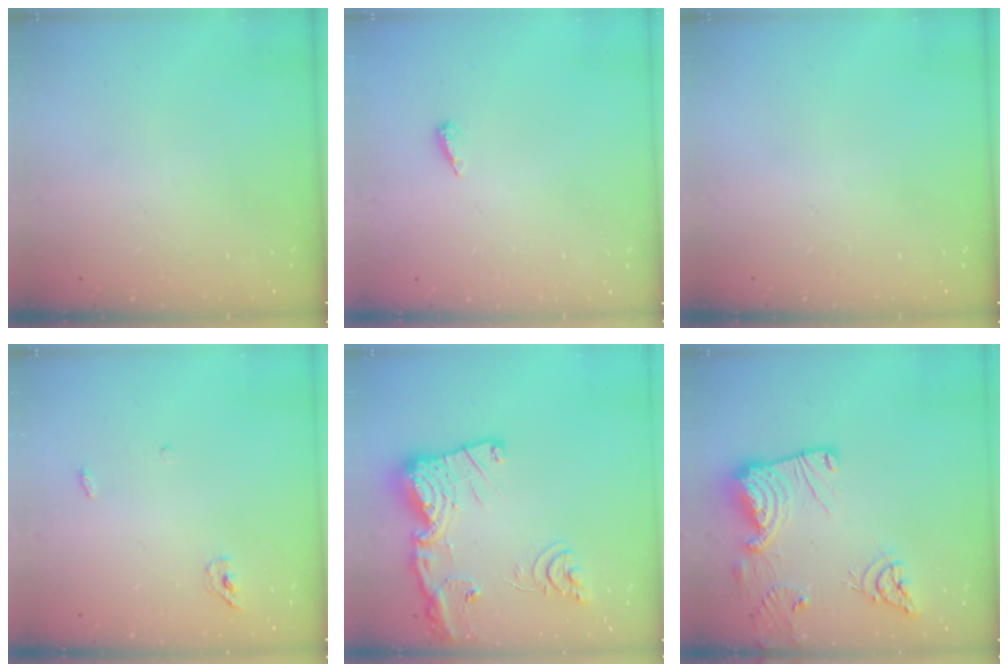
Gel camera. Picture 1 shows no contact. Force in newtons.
{"total": 6.0, "press": 6.0, "slide": 0.6}
{"total": 0.0}
{"total": 3.9, "press": 3.7, "slide": 1.2}
{"total": 21.7, "press": 21.5, "slide": 2.2}
{"total": 18.1, "press": 18.0, "slide": 1.7}